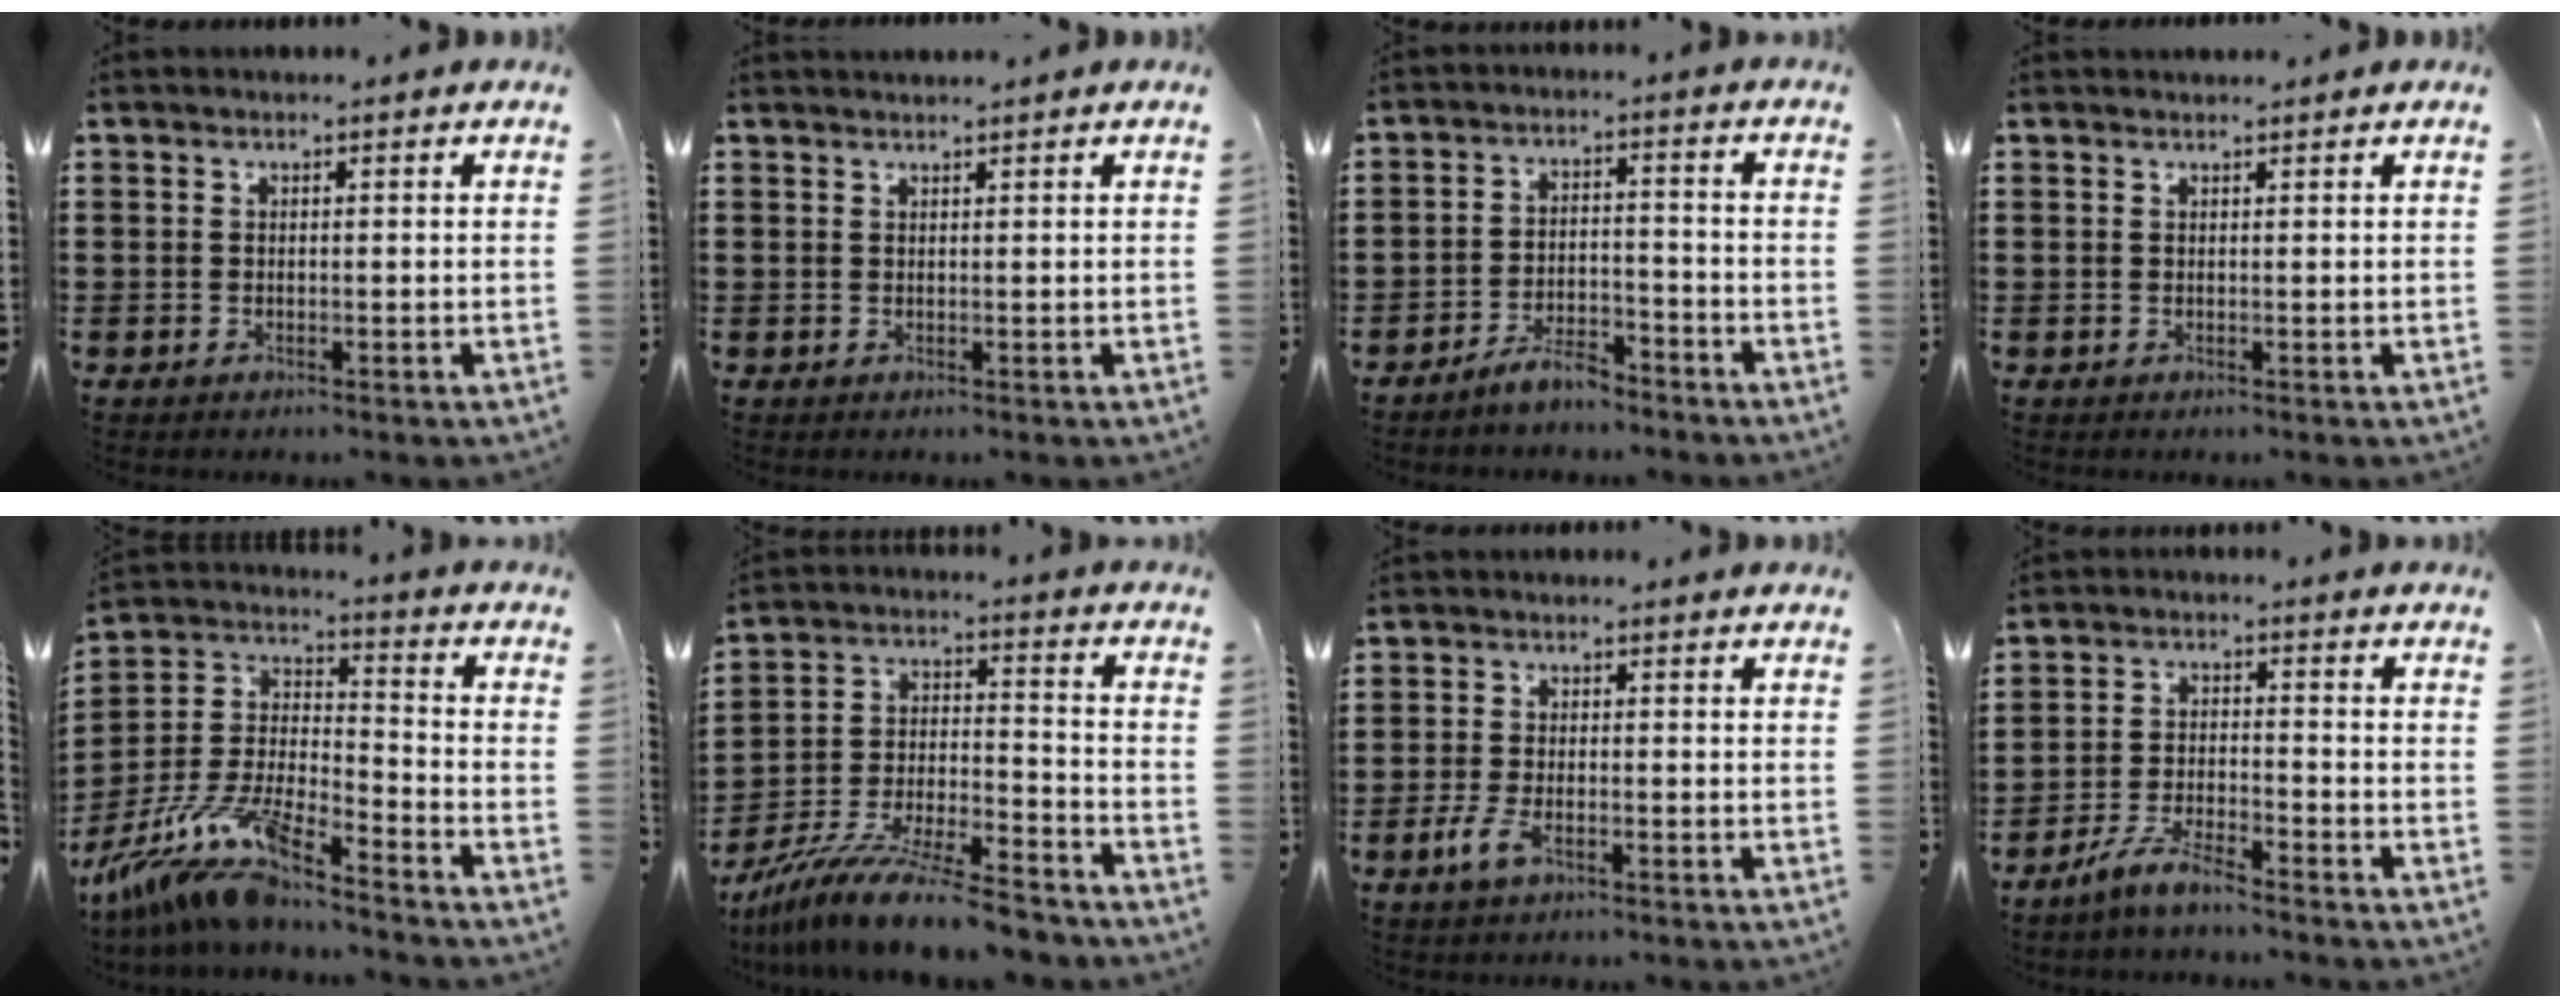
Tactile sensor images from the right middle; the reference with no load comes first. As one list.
[{"total": 0.9, "force": [0.9, -0.1, 0.1], "torque": [-0.003, -0.002, 0.017]}, {"total": 5.0, "force": [-4.6, 1.1, 1.6], "torque": [-0.032, 0.009, -0.091]}, {"total": 0.5, "force": [0.5, 0.0, 0.0], "torque": [-0.002, 0.000, 0.011]}, {"total": 12.0, "force": [-10.3, 1.2, 6.0], "torque": [-0.140, 0.001, -0.211]}, {"total": 12.6, "force": [-11.1, 1.1, 5.8], "torque": [-0.097, 0.027, -0.212]}, {"total": 3.9, "force": [-2.0, 1.8, 2.9], "torque": [-0.077, -0.006, -0.045]}, {"total": 5.4, "force": [-4.7, 0.5, 2.6], "torque": [-0.063, -0.005, -0.094]}]